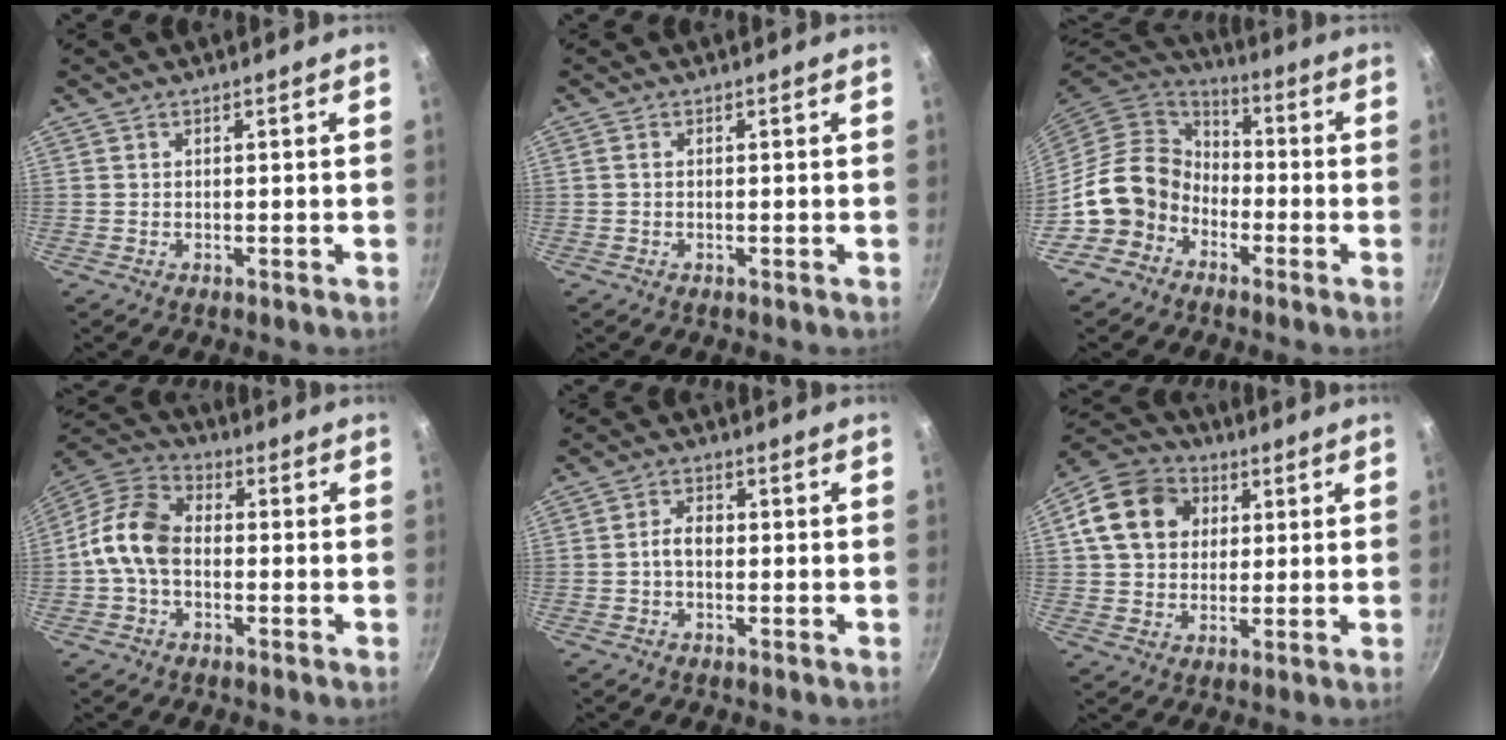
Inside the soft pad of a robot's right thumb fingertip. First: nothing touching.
{"total": 0.7, "force": [0.0, 0.5, 0.5], "torque": [-0.008, 0.003, 0.000]}
{"total": 12.4, "force": [-4.8, 10.3, 4.9], "torque": [-0.036, 0.049, -0.097]}
{"total": 10.9, "force": [-1.3, 7.6, 7.7], "torque": [-0.129, 0.034, -0.047]}
{"total": 3.6, "force": [-0.4, 2.4, 2.7], "torque": [-0.040, 0.016, -0.012]}
{"total": 14.0, "force": [3.4, 11.3, 7.4], "torque": [-0.112, 0.017, 0.044]}